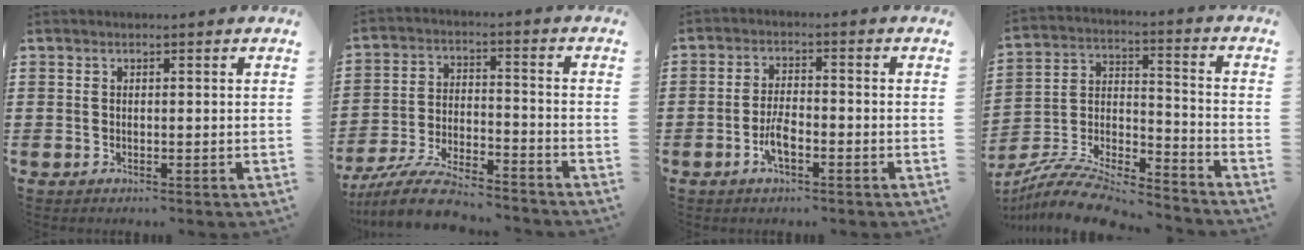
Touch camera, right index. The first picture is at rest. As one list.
[{"total": 8.7, "force": [-8.1, 0.9, 3.0], "torque": [-0.069, 0.012, -0.160]}, {"total": 4.1, "force": [-1.9, 1.4, 3.3], "torque": [-0.070, -0.001, -0.039]}, {"total": 9.6, "force": [-9.0, 1.6, 3.1], "torque": [-0.063, 0.011, -0.180]}]